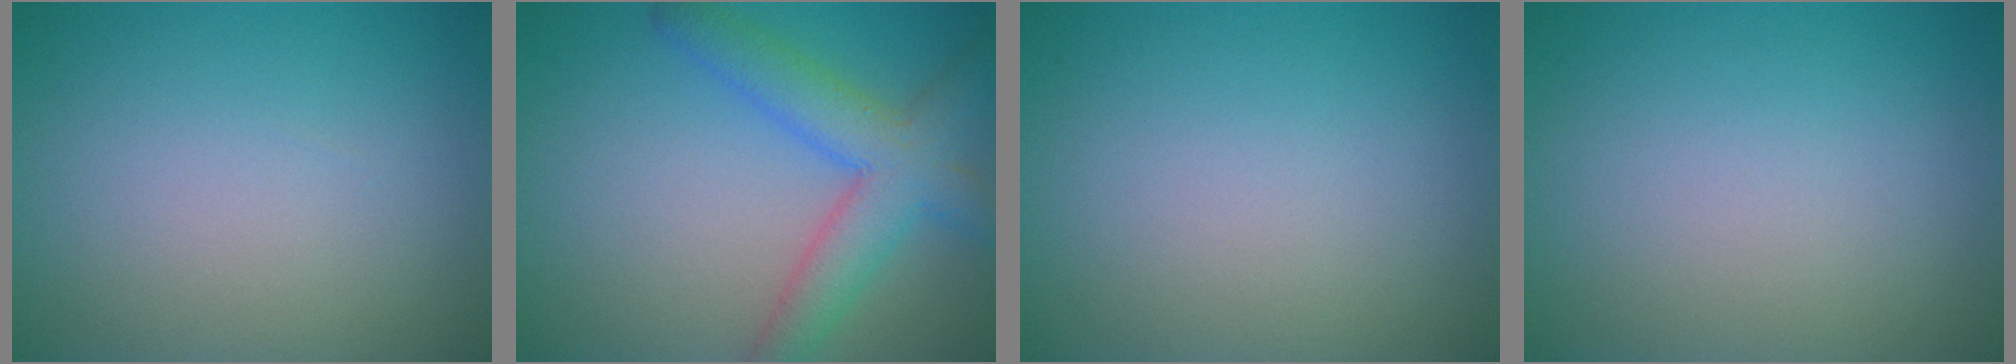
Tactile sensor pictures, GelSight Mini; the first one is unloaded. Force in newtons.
{"total": 5.7, "press": 5.7, "slide": 0.2}
{"total": 0.0}
{"total": 0.0}